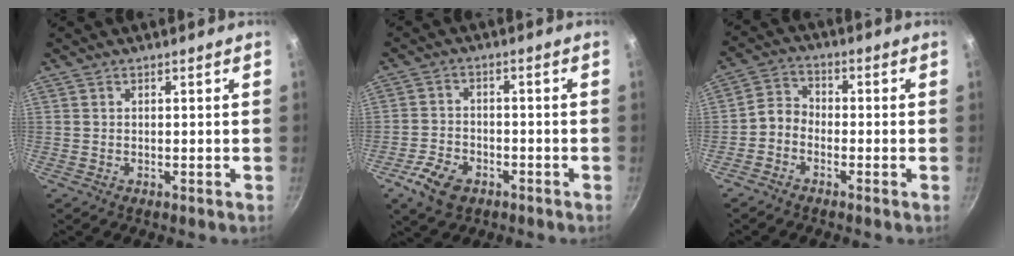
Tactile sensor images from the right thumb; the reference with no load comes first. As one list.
[{"total": 7.6, "force": [-4.1, 4.6, 4.4], "torque": [-0.081, 0.022, -0.073]}, {"total": 4.1, "force": [-2.1, 3.0, 1.9], "torque": [-0.028, 0.036, -0.056]}]